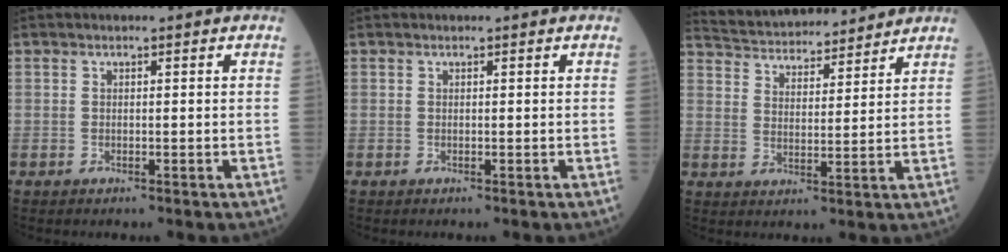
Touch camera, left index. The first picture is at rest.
{"total": 0.0}
{"total": 15.2, "force": [14.4, 2.5, 4.1], "torque": [-0.073, 0.029, 0.223]}